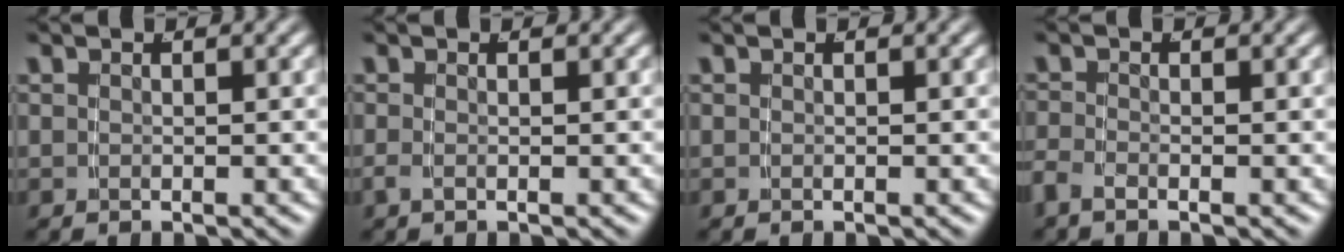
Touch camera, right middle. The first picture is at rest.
{"total": 0.9, "force": [-0.7, 0.0, 0.5], "torque": [-0.016, -0.011, -0.007]}
{"total": 0.0}
{"total": 1.4, "force": [-1.2, 0.3, 0.7], "torque": [-0.019, -0.008, -0.021]}